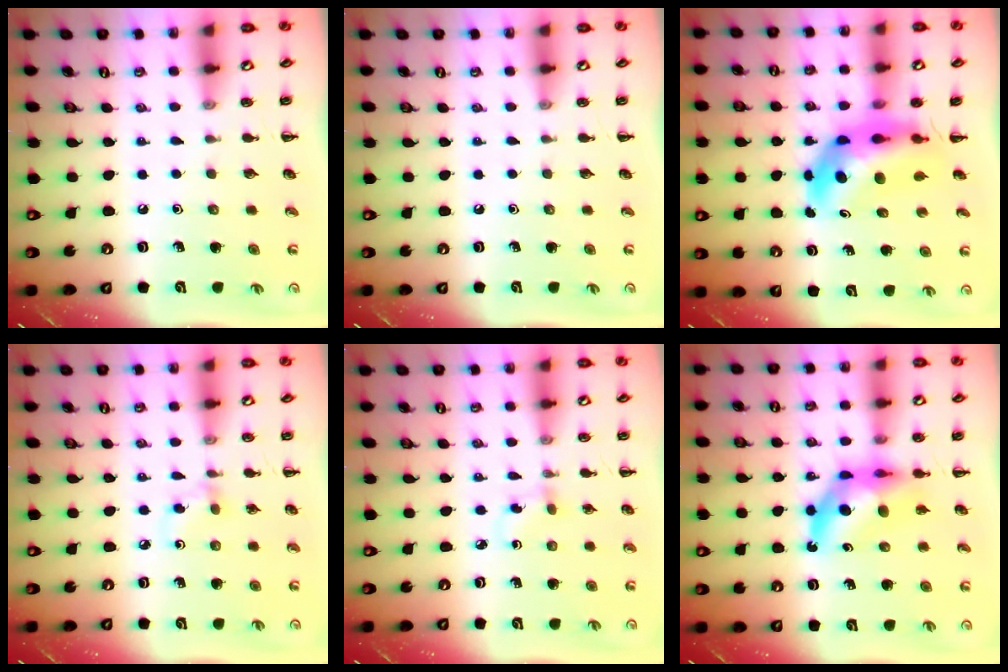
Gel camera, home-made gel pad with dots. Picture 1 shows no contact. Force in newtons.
{"total": 0.0}
{"total": 9.6, "press": 9.2, "slide": 3.0}
{"total": 3.5, "press": 3.3, "slide": 1.2}
{"total": 1.7, "press": 1.5, "slide": 0.8}
{"total": 10.2, "press": 9.7, "slide": 3.1}